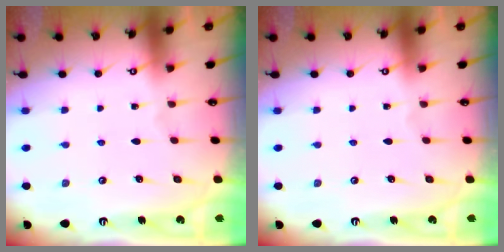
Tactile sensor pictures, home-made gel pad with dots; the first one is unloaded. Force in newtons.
{"total": 0.0}